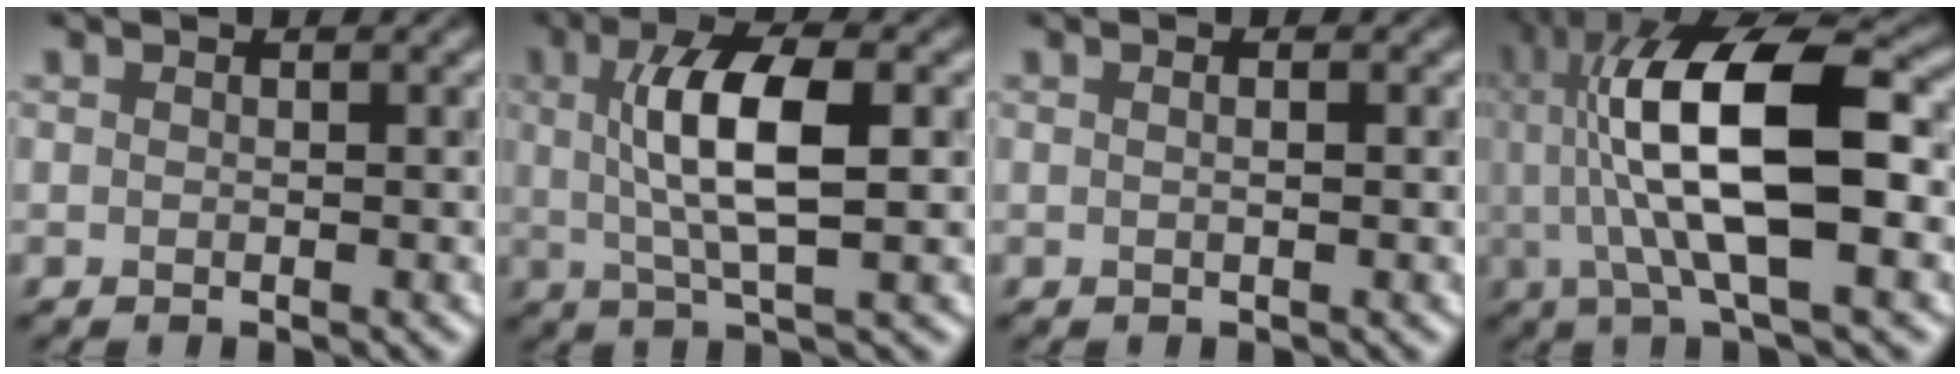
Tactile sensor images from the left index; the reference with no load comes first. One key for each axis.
{"total": 7.1, "fx": 0.9, "fy": 2.1, "fz": 6.7, "tx": -0.119, "ty": 0.009, "tz": 0.014}
{"total": 1.2, "fx": 0.3, "fy": 0.4, "fz": 1.0, "tx": -0.004, "ty": -0.007, "tz": -0.002}
{"total": 12.8, "fx": 0.8, "fy": 3.9, "fz": 12.1, "tx": -0.208, "ty": 0.014, "tz": 0.009}